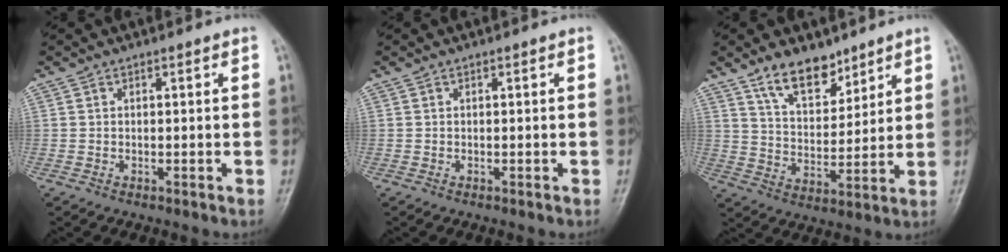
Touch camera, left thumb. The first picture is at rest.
{"total": 0.0}
{"total": 10.2, "force": [7.4, 5.0, 4.9], "torque": [-0.051, -0.056, 0.136]}